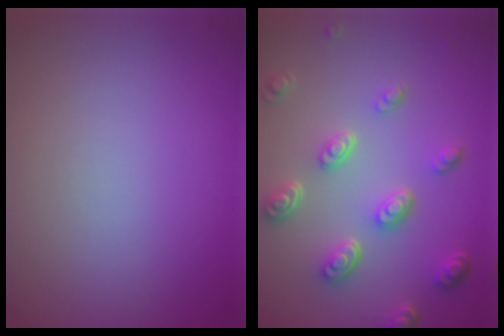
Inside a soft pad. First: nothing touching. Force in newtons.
{"total": 4.9, "press": 3.7, "slide": 3.2}